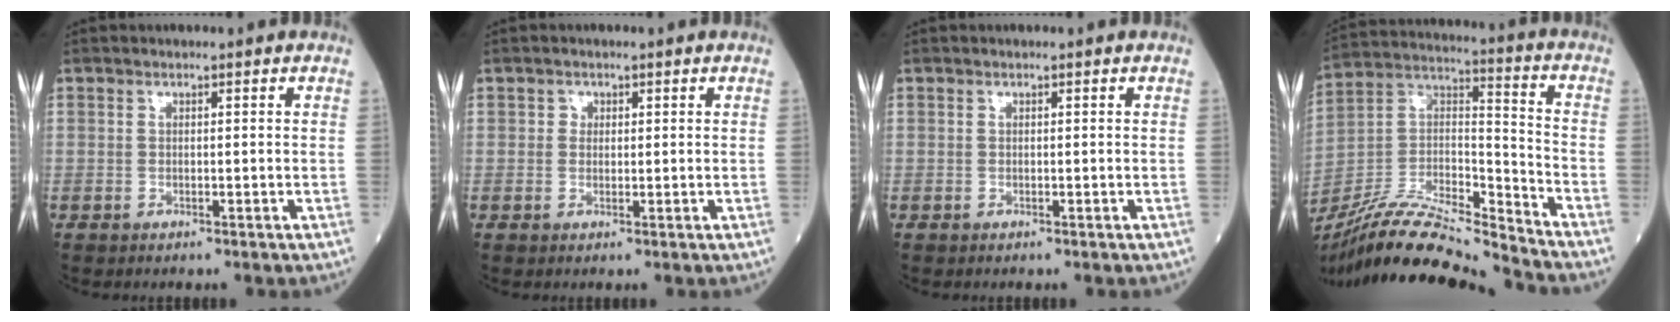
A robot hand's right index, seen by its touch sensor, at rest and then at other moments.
{"total": 1.0, "force": [0.3, 0.9, 0.3], "torque": [-0.002, -0.001, 0.004]}
{"total": 0.0}
{"total": 19.2, "force": [-18.0, 0.4, 6.8], "torque": [-0.138, 0.018, -0.326]}